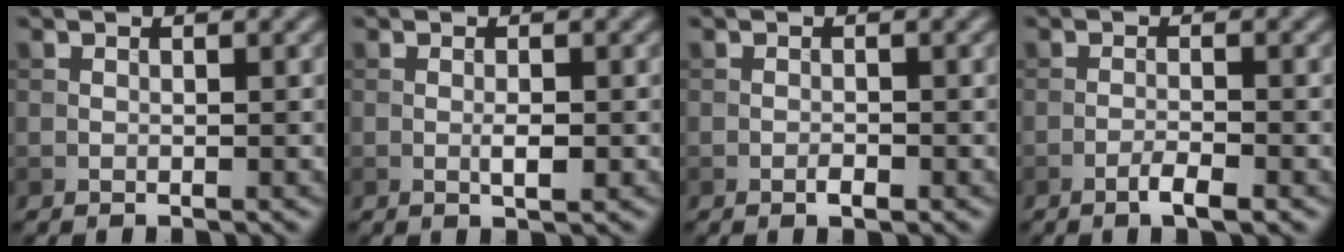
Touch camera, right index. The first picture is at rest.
{"total": 1.5, "force": [-0.3, 0.4, 1.4], "torque": [-0.027, -0.002, -0.006]}
{"total": 1.0, "force": [-0.5, 0.3, 0.7], "torque": [-0.012, 0.000, -0.009]}
{"total": 2.1, "force": [-1.3, 0.3, 1.7], "torque": [-0.029, 0.003, -0.025]}